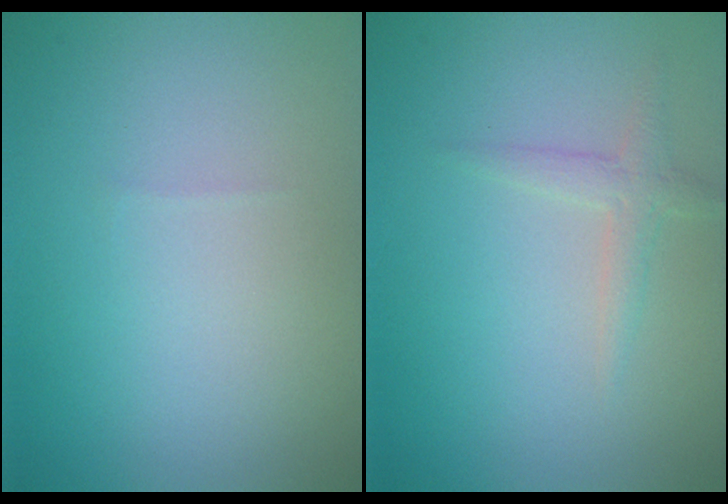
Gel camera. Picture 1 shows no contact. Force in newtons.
{"total": 1.5, "press": 1.5, "slide": 0.0}